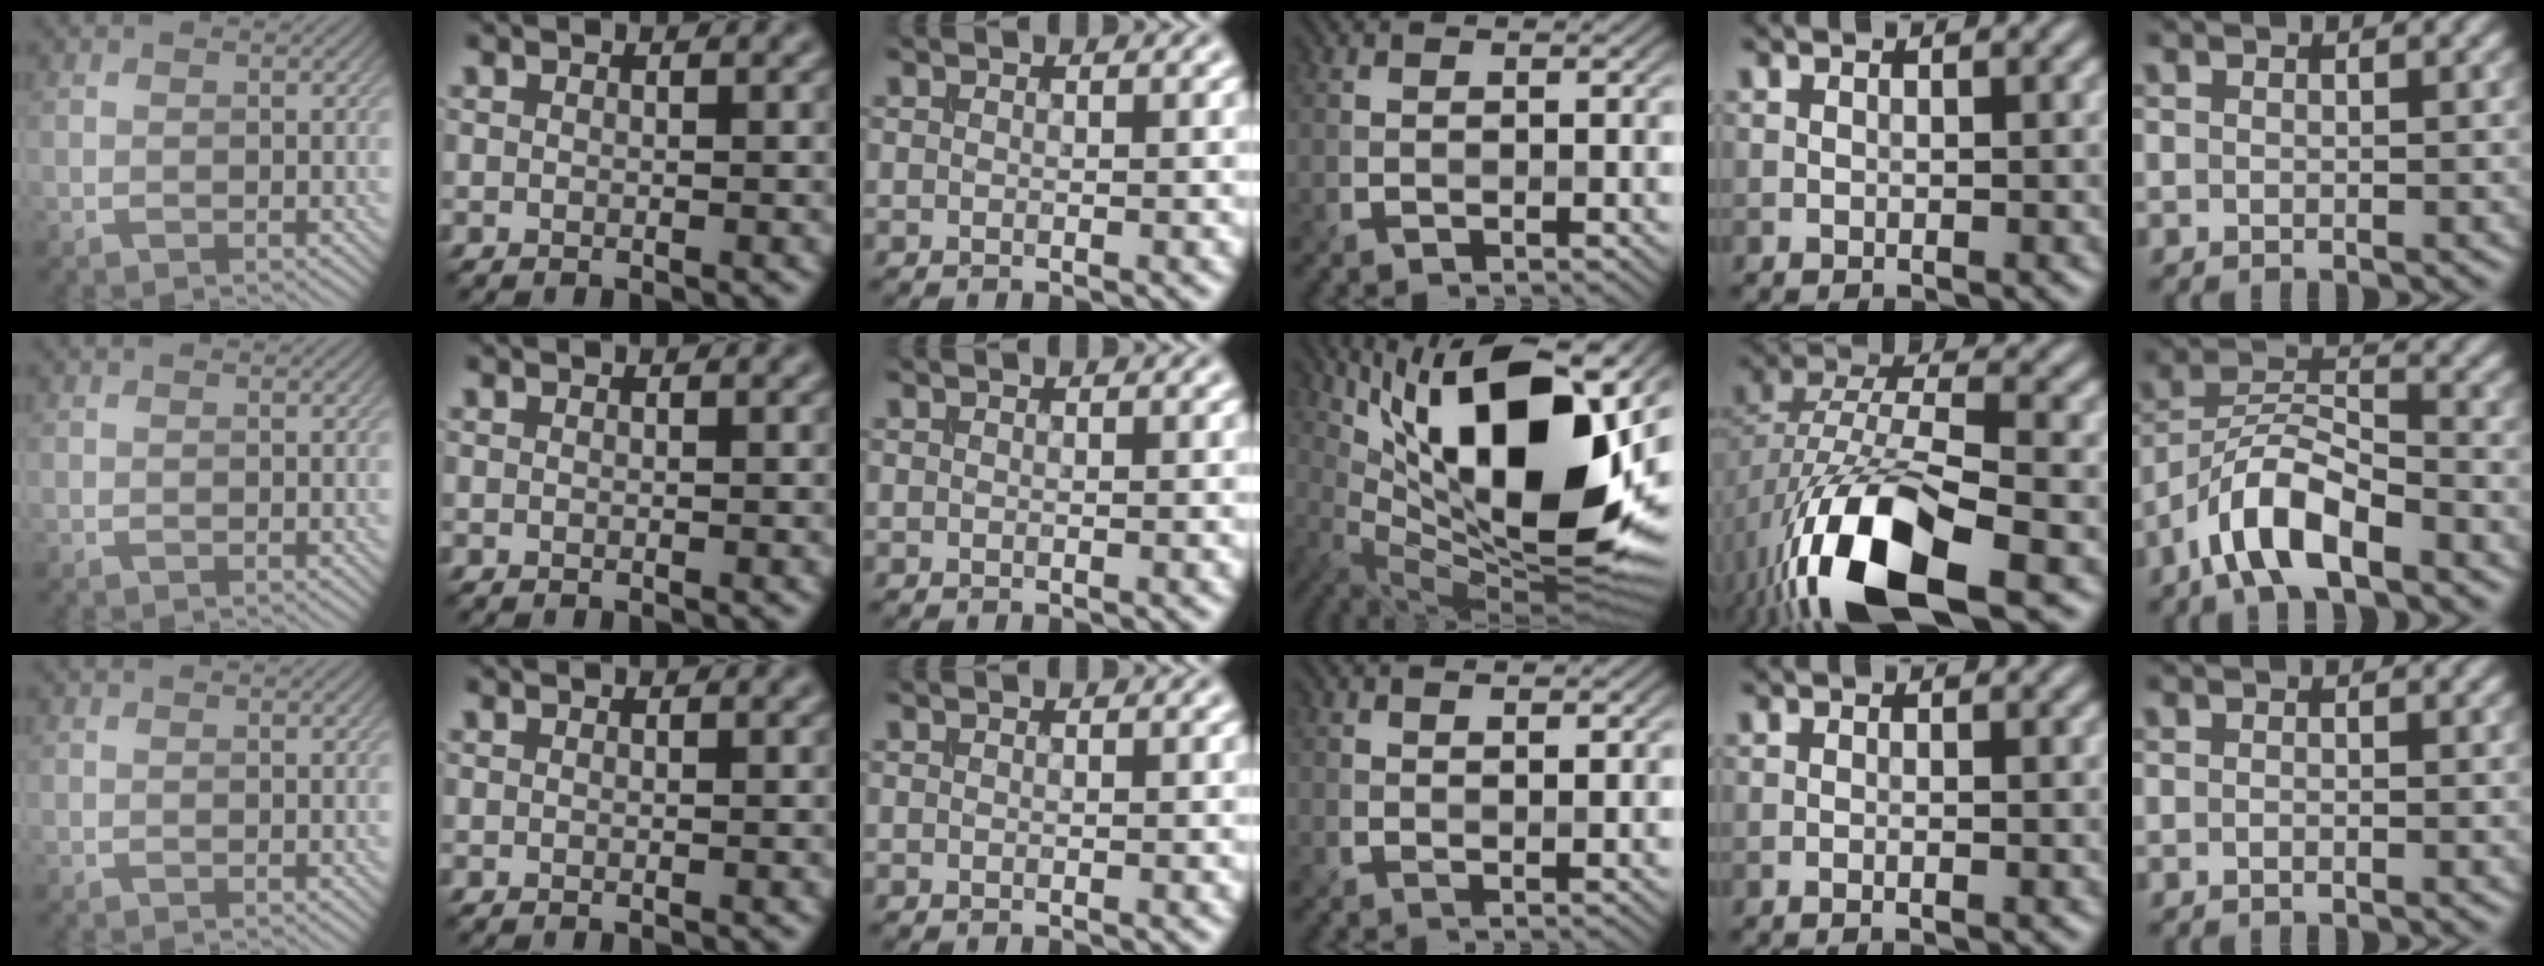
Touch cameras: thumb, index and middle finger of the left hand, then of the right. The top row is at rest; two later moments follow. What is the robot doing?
{"motion": "insert", "object": "bucket"}